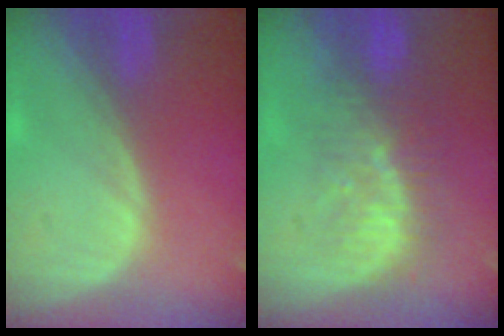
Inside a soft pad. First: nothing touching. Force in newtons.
{"total": 8.3, "press": 7.7, "slide": 3.0}